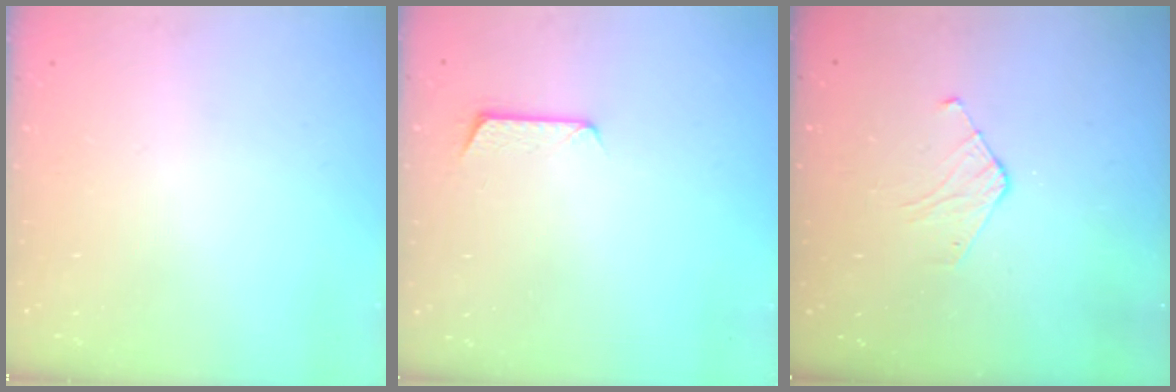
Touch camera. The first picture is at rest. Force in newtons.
{"total": 6.3, "press": 6.3, "slide": 0.5}
{"total": 3.7, "press": 3.7, "slide": 0.3}